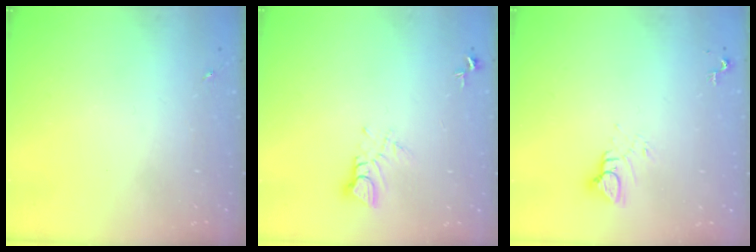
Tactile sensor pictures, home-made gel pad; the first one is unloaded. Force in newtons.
{"total": 3.5, "press": 3.5, "slide": 0.2}
{"total": 5.6, "press": 5.6, "slide": 0.4}